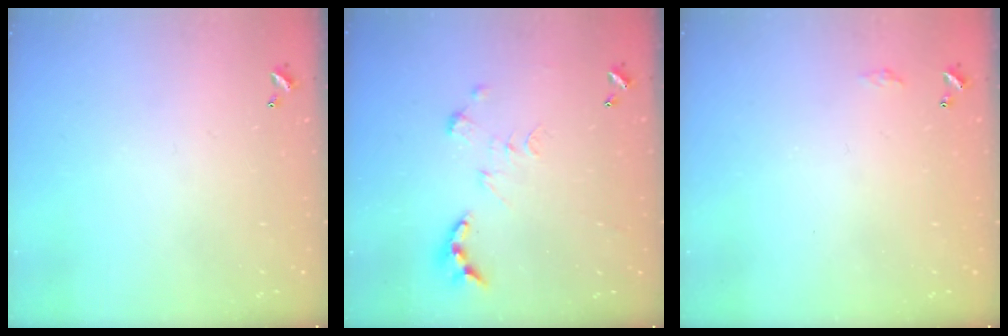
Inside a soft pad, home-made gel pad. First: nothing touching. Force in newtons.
{"total": 0.0}
{"total": 2.8, "press": 2.8, "slide": 0.4}